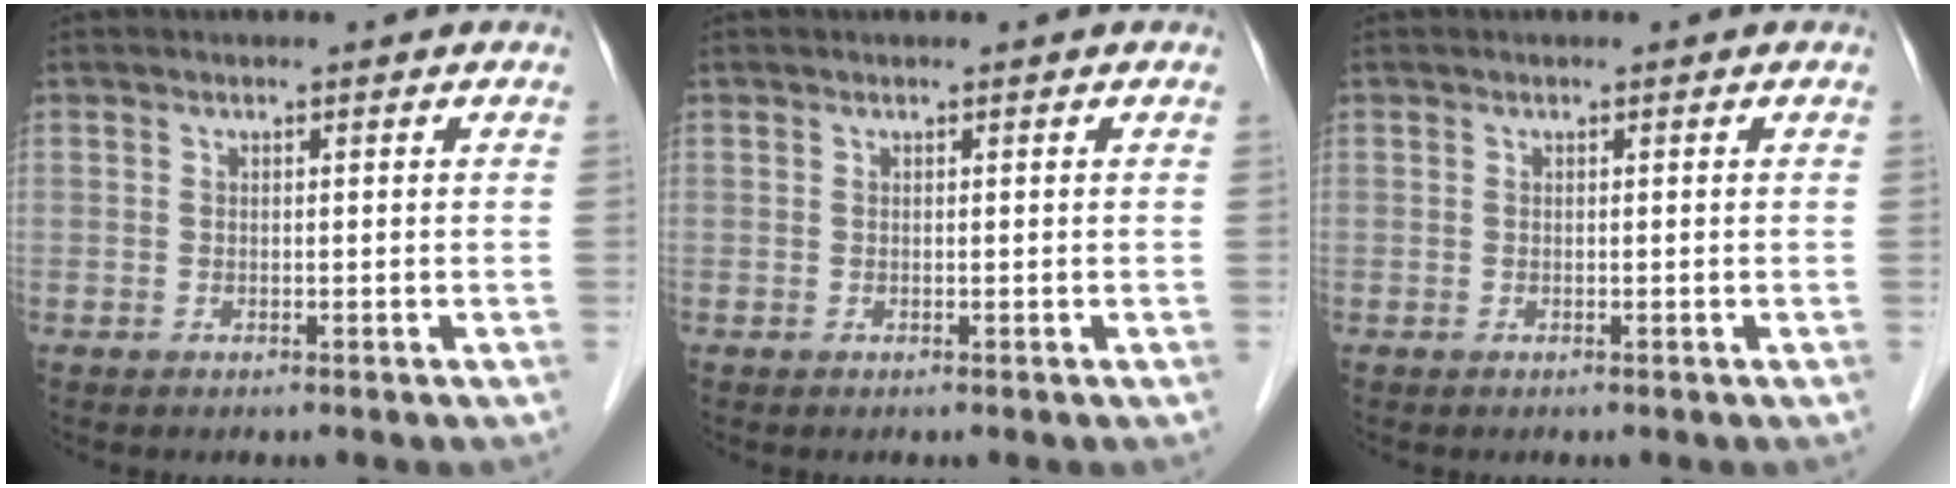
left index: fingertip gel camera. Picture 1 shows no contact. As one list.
[{"total": 0.0}, {"total": 0.0}]